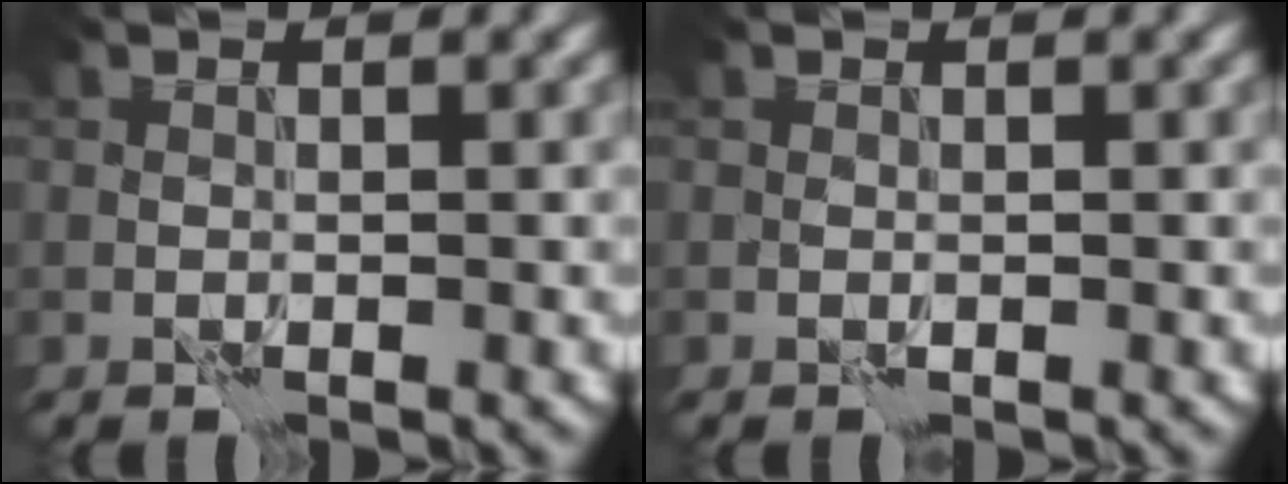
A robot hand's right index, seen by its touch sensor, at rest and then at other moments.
{"total": 0.0}